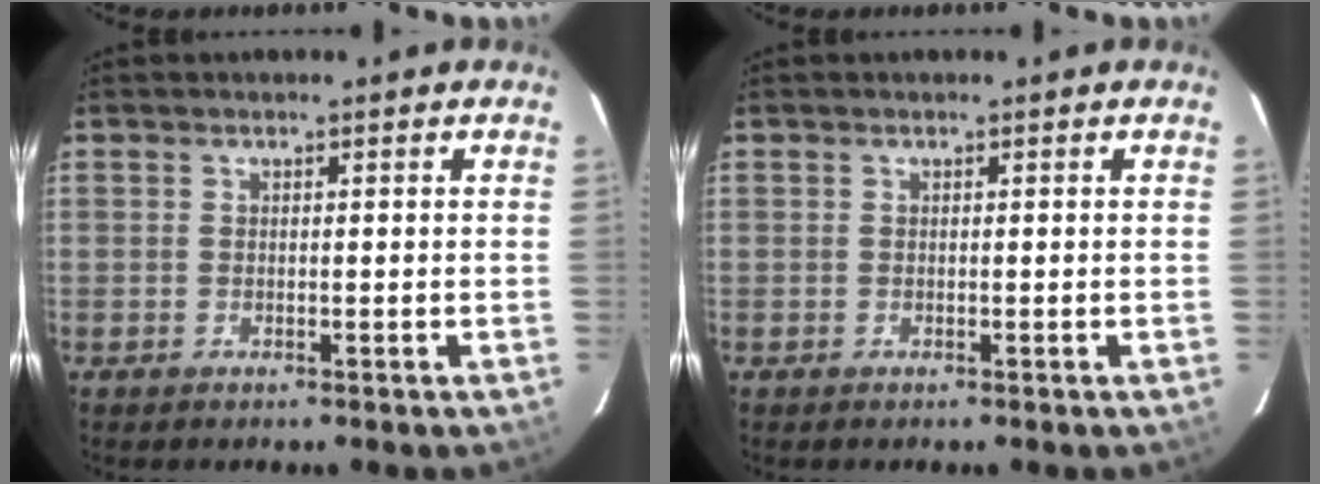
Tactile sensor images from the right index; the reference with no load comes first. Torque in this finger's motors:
{"motor_torque": [0.04, 0.07, 0.01, 0.00]}